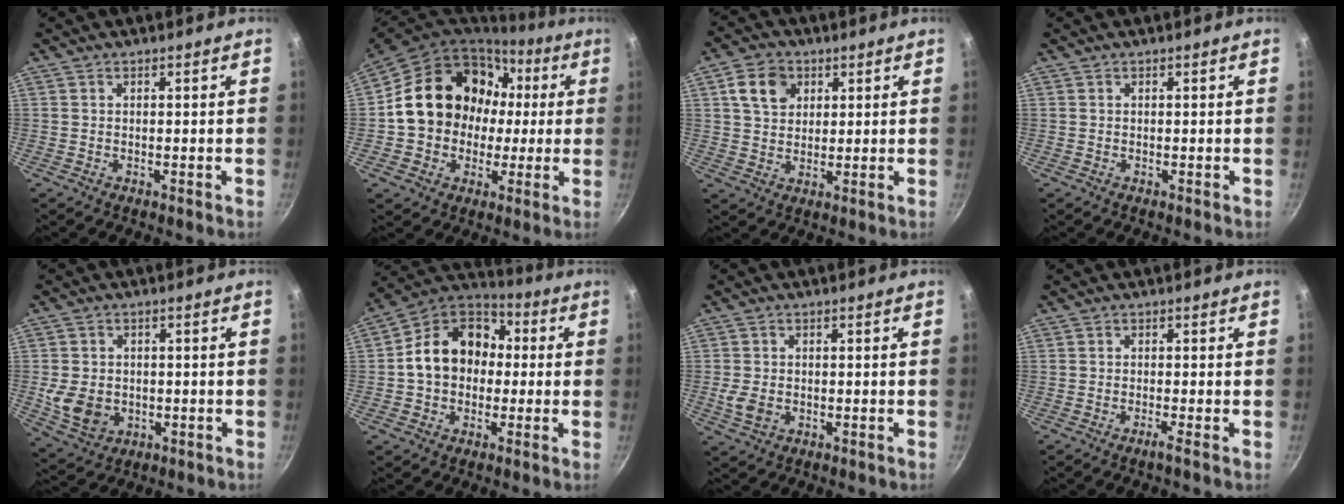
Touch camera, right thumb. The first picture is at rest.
{"total": 18.8, "force": [1.7, 15.9, 9.9], "torque": [-0.140, 0.049, 0.032]}
{"total": 7.7, "force": [2.9, 5.9, 4.0], "torque": [-0.051, 0.002, 0.047]}
{"total": 0.0}
{"total": 8.7, "force": [-1.2, 6.9, 5.1], "torque": [-0.086, -0.001, -0.009]}
{"total": 15.6, "force": [0.3, 12.4, 9.5], "torque": [-0.123, 0.043, -0.012]}
{"total": 4.2, "force": [-0.8, 3.1, 2.7], "torque": [-0.053, 0.000, -0.013]}
{"total": 1.3, "force": [-0.8, -0.4, 1.0], "torque": [-0.027, 0.003, -0.017]}